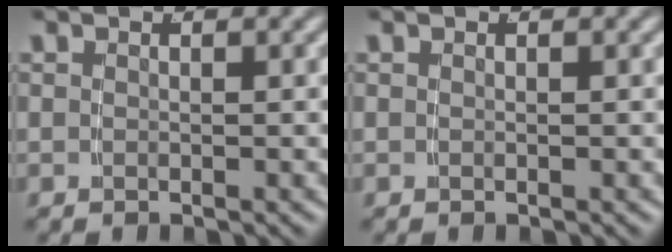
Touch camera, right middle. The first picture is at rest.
{"total": 0.0}